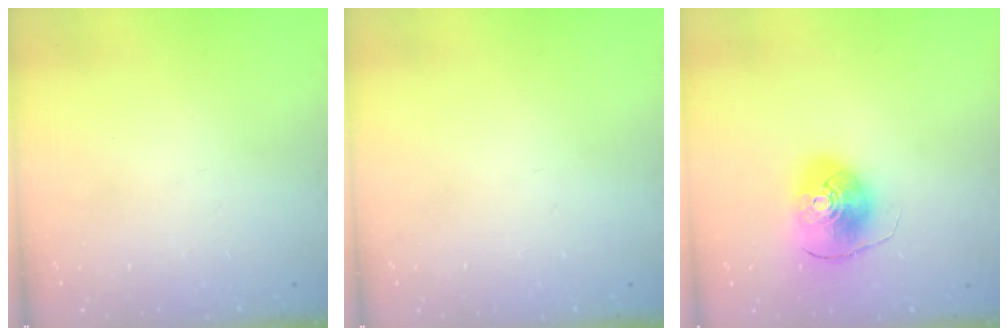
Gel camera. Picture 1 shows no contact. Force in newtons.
{"total": 0.0}
{"total": 10.2, "press": 10.1, "slide": 1.5}